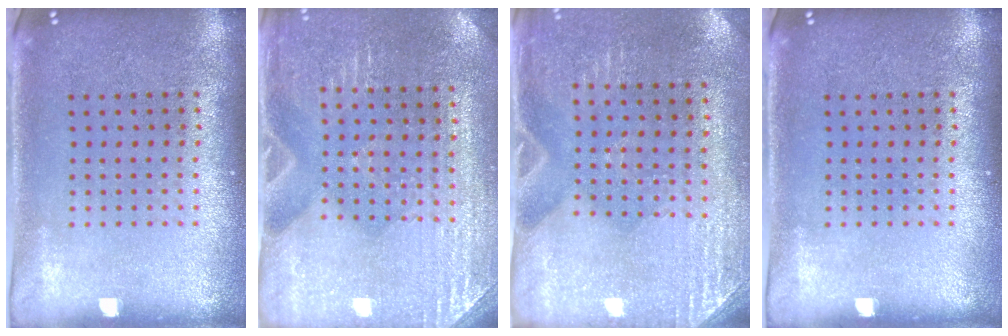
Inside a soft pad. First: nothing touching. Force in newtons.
{"total": 2.9, "press": 2.9, "slide": 0.3}
{"total": 2.8, "press": 2.6, "slide": 1.2}
{"total": 0.0}